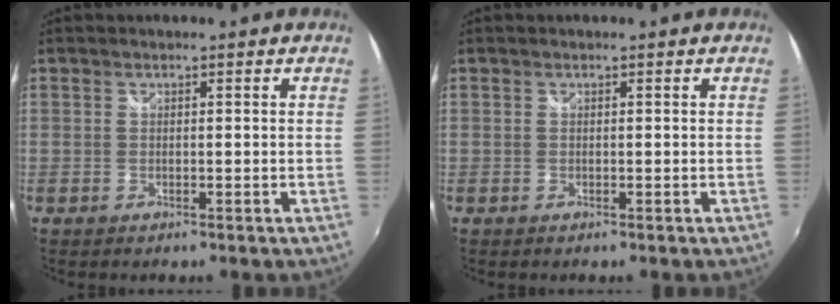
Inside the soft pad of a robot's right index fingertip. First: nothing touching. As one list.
[{"total": 0.0}]